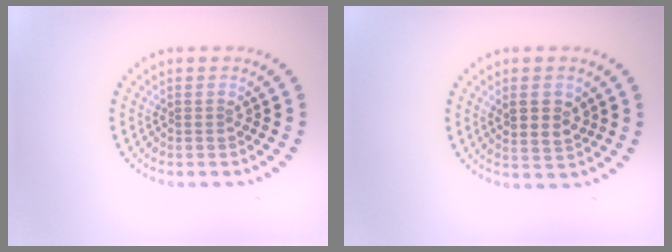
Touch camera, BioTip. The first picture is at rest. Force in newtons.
{"total": 2.7, "press": 2.6, "slide": 0.7}